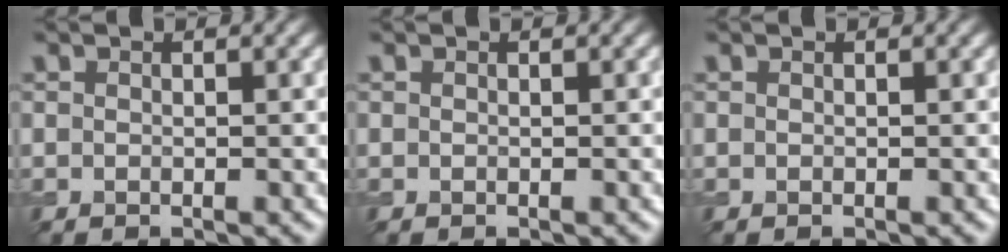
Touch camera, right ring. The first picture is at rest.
{"total": 0.0}
{"total": 0.0}